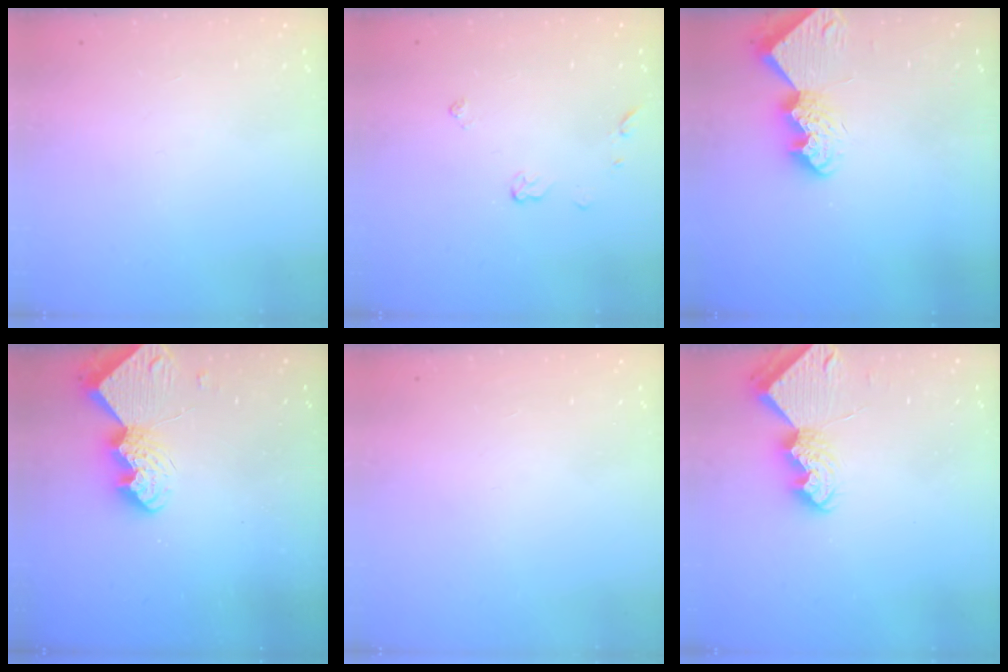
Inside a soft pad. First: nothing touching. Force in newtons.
{"total": 4.1, "press": 4.1, "slide": 0.6}
{"total": 8.9, "press": 8.9, "slide": 1.0}
{"total": 9.7, "press": 9.6, "slide": 1.0}
{"total": 0.0}
{"total": 7.8, "press": 7.7, "slide": 0.7}